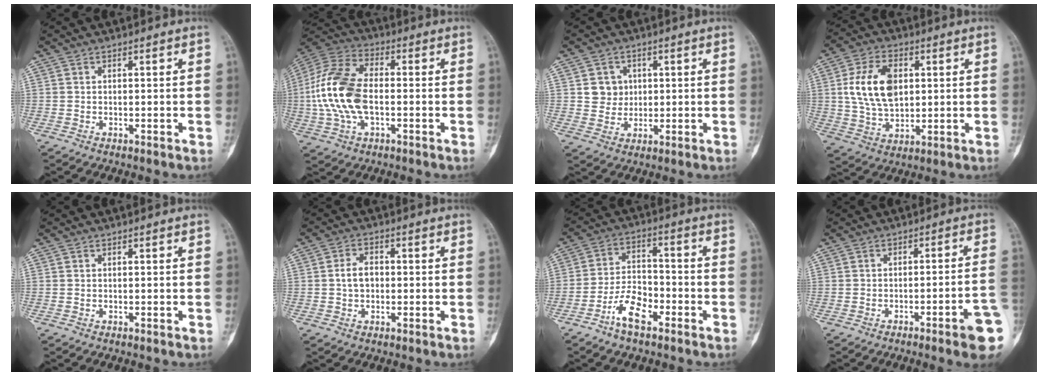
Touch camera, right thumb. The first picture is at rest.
{"total": 16.1, "force": [-1.1, 9.0, 13.2], "torque": [-0.285, 0.023, -0.024]}
{"total": 4.9, "force": [1.2, 4.6, 1.2], "torque": [0.006, 0.000, 0.019]}
{"total": 13.1, "force": [2.5, 8.3, 9.8], "torque": [-0.167, -0.004, 0.049]}
{"total": 0.0}
{"total": 4.2, "force": [-0.1, 2.9, 2.9], "torque": [-0.050, 0.012, -0.004]}
{"total": 8.4, "force": [-4.9, 3.8, 5.6], "torque": [-0.096, 0.033, -0.095]}
{"total": 9.2, "force": [-4.1, 0.8, 8.2], "torque": [-0.096, 0.022, -0.052]}